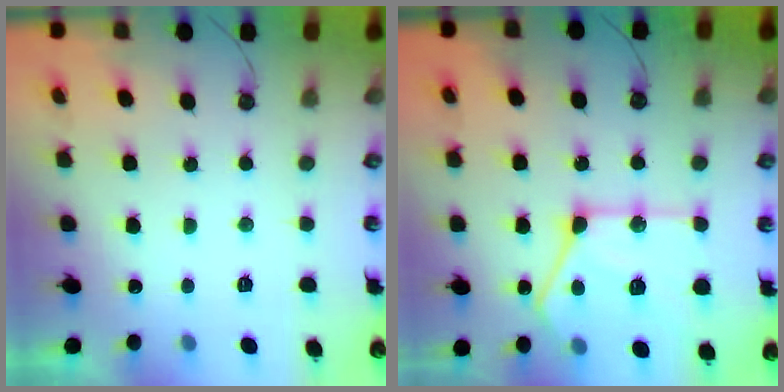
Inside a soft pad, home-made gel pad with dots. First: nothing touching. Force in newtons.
{"total": 19.3, "press": 19.2, "slide": 2.1}